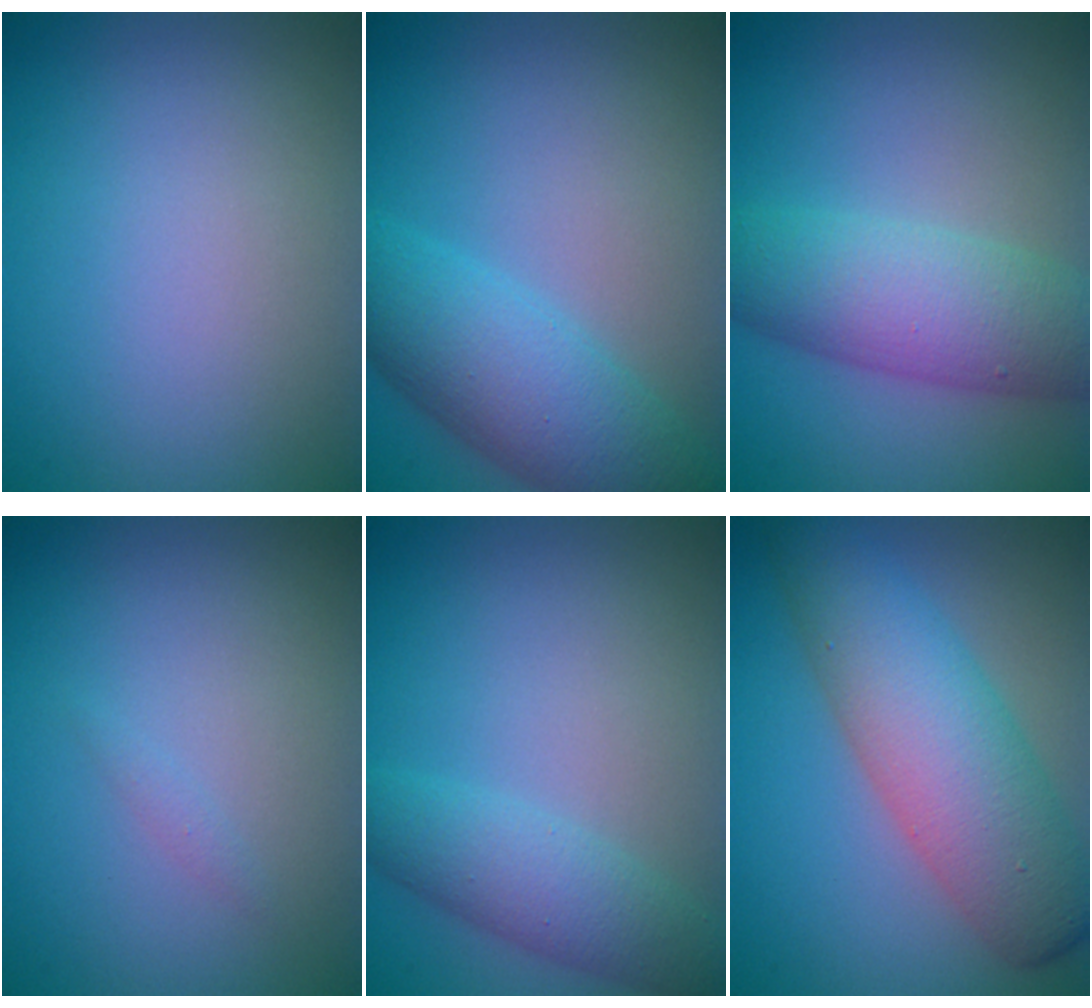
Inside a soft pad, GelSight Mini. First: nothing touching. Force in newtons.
{"total": 6.9, "press": 6.9, "slide": 0.2}
{"total": 6.8, "press": 6.8, "slide": 0.2}
{"total": 0.5, "press": 0.5, "slide": 0.0}
{"total": 3.9, "press": 3.9, "slide": 0.1}
{"total": 7.8, "press": 7.8, "slide": 0.2}